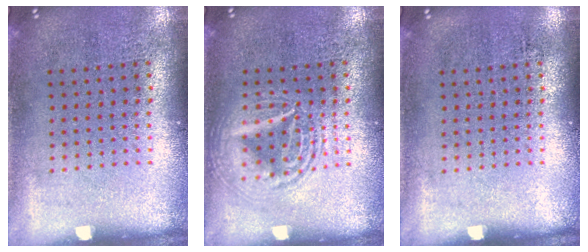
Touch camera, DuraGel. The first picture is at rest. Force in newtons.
{"total": 2.9, "press": 2.9, "slide": 0.3}
{"total": 0.0}